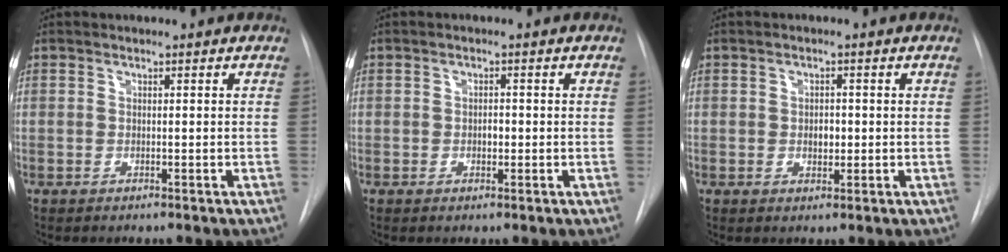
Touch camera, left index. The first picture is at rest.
{"total": 1.6, "force": [-0.9, 0.8, 1.0], "torque": [-0.014, -0.004, -0.015]}
{"total": 2.2, "force": [-0.8, 1.4, 1.5], "torque": [-0.022, -0.005, -0.011]}